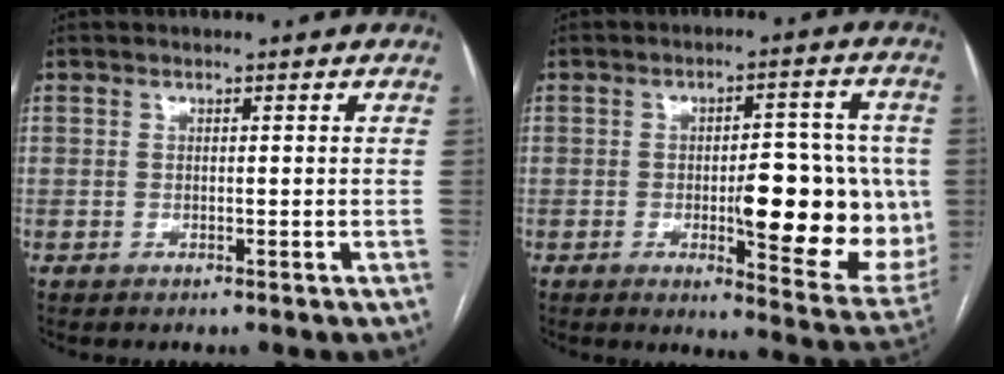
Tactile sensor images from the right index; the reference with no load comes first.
{"total": 16.2, "force": [-1.8, 4.7, 15.3], "torque": [-0.168, 0.009, -0.009]}